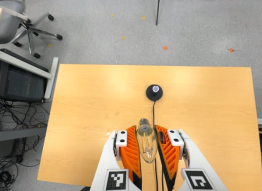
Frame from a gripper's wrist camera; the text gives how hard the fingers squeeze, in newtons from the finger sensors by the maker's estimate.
{"total": 18.1, "left": 18.9, "right": 17.3}